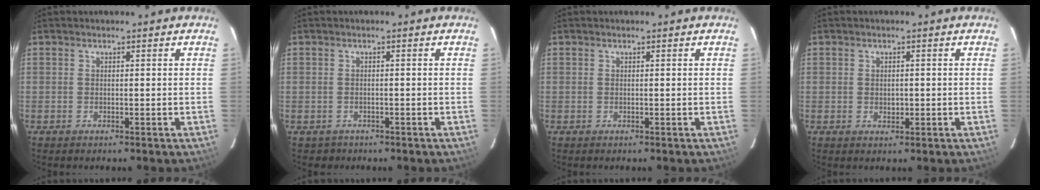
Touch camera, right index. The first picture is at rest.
{"total": 1.7, "force": [-1.1, 1.3, 0.0], "torque": [-0.006, 0.001, -0.010]}
{"total": 0.0}
{"total": 1.6, "force": [-0.1, 1.2, 1.0], "torque": [-0.013, 0.003, 0.002]}